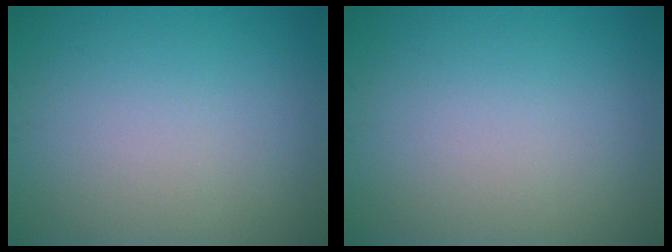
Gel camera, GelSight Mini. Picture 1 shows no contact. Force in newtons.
{"total": 0.0}